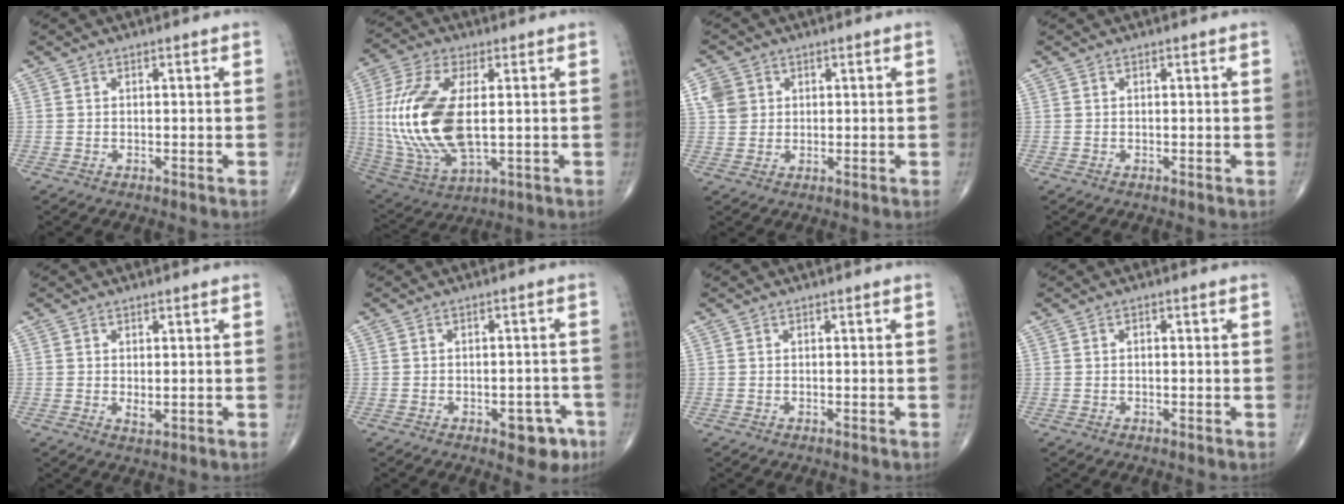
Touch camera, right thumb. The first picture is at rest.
{"total": 20.2, "force": [1.0, 9.6, 17.8], "torque": [-0.393, -0.012, 0.028]}
{"total": 4.3, "force": [1.5, 3.7, 1.6], "torque": [-0.017, 0.000, 0.030]}
{"total": 0.0}
{"total": 1.5, "force": [0.2, 0.8, 1.3], "torque": [-0.018, -0.006, 0.005]}
{"total": 6.1, "force": [-3.1, 3.3, 4.2], "torque": [-0.026, 0.021, -0.033]}
{"total": 0.0}
{"total": 0.9, "force": [0.2, 0.4, 0.8], "torque": [-0.018, 0.007, 0.003]}